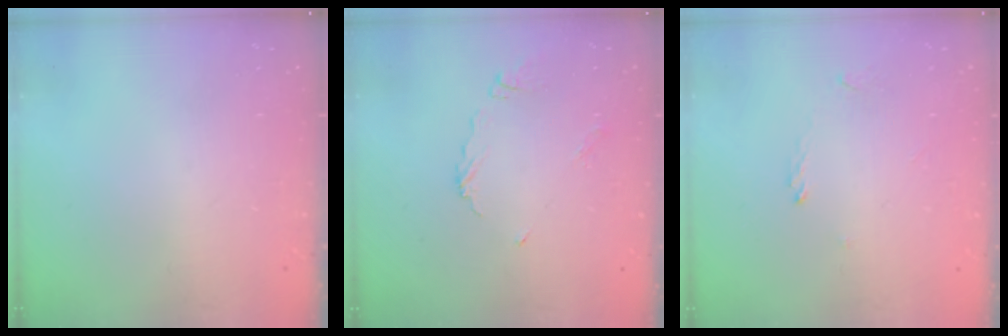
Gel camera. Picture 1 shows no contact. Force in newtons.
{"total": 7.2, "press": 7.2, "slide": 0.6}
{"total": 1.2, "press": 1.1, "slide": 0.3}